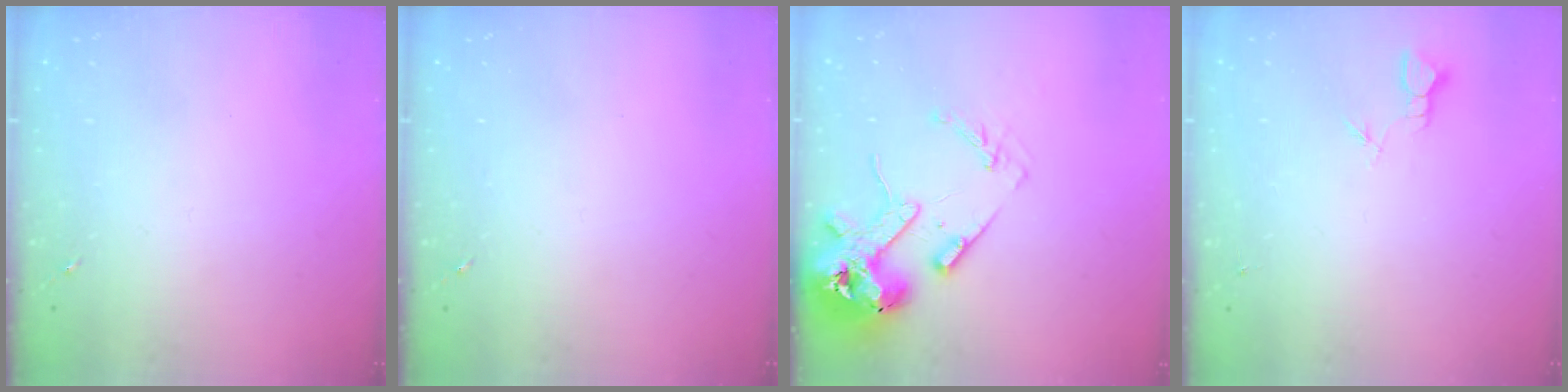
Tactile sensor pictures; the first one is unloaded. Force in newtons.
{"total": 0.0}
{"total": 14.8, "press": 14.6, "slide": 2.1}
{"total": 2.3, "press": 2.3, "slide": 0.1}